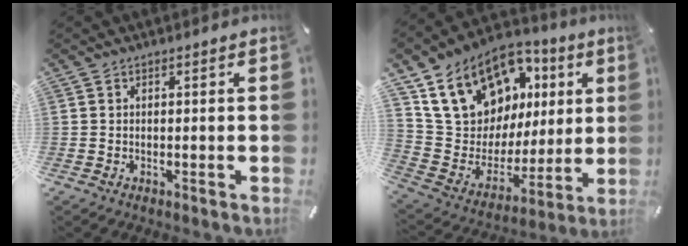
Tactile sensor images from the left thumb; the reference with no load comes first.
{"total": 18.6, "force": [11.4, 12.7, 7.5], "torque": [-0.145, -0.074, 0.225]}